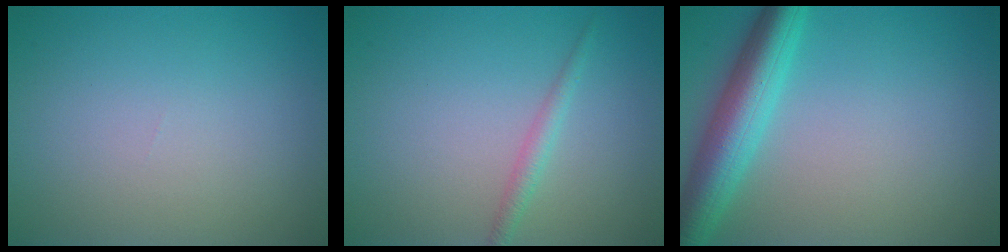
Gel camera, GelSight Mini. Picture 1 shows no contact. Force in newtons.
{"total": 1.4, "press": 1.4, "slide": 0.0}
{"total": 5.9, "press": 5.9, "slide": 0.2}